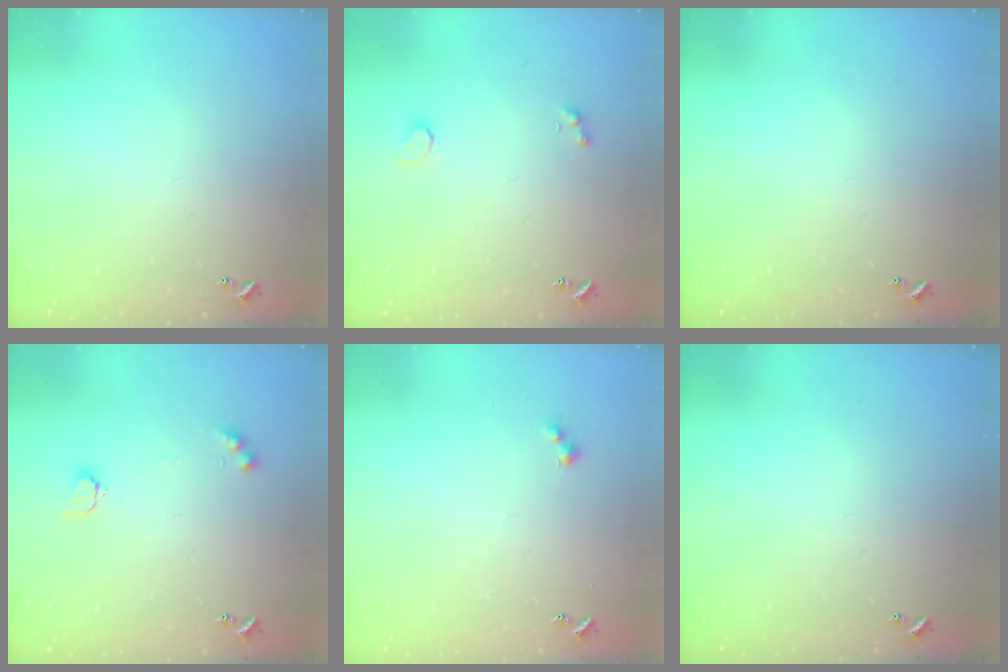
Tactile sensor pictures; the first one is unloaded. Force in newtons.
{"total": 2.9, "press": 2.4, "slide": 1.6}
{"total": 0.0}
{"total": 3.7, "press": 3.7, "slide": 0.5}
{"total": 2.5, "press": 2.5, "slide": 0.5}
{"total": 0.0}